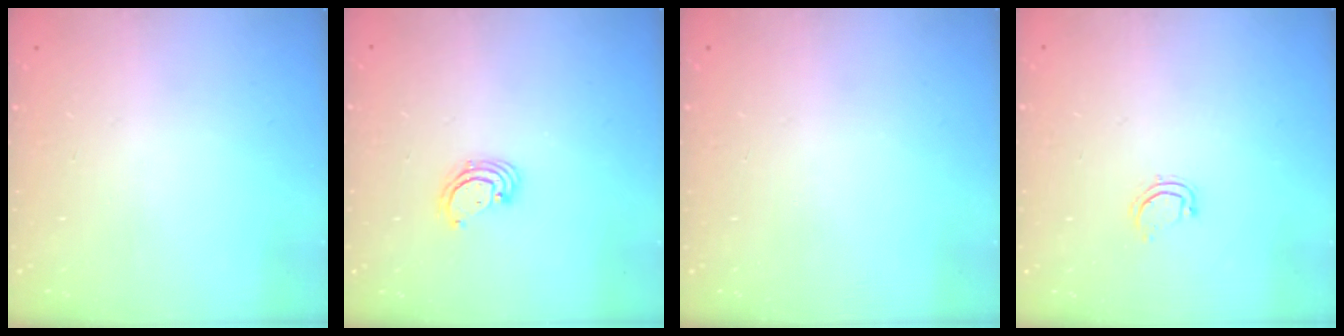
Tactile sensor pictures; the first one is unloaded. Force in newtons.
{"total": 3.4, "press": 3.4, "slide": 0.3}
{"total": 0.0}
{"total": 4.3, "press": 4.2, "slide": 1.0}